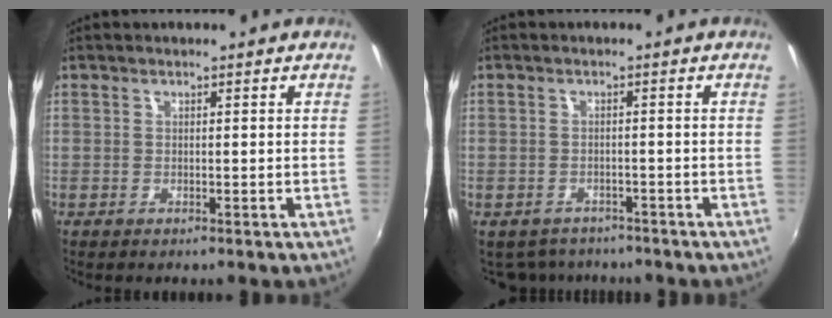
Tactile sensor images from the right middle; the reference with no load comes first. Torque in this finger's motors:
{"motor_torque": [0.67, -1.35, -0.03, -0.01]}